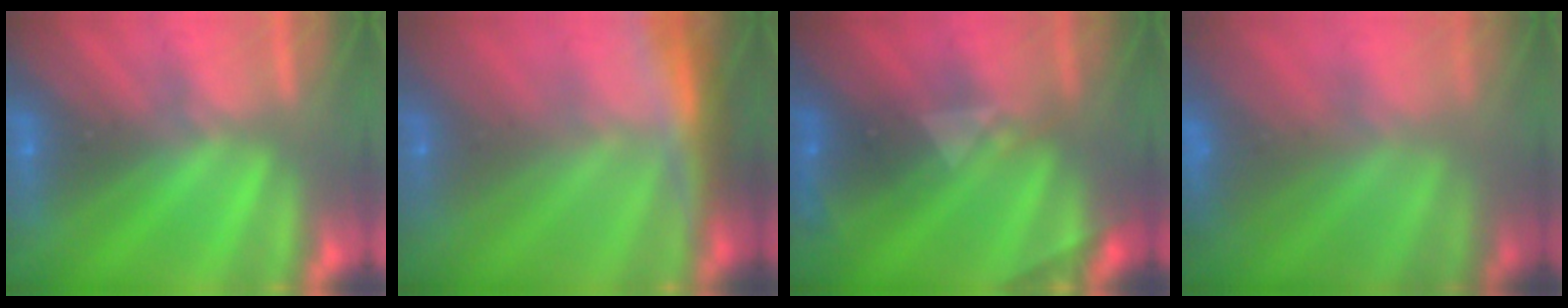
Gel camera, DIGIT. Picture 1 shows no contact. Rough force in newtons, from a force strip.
{"total": 5.9}
{"total": 2.5}
{"total": 3.7}